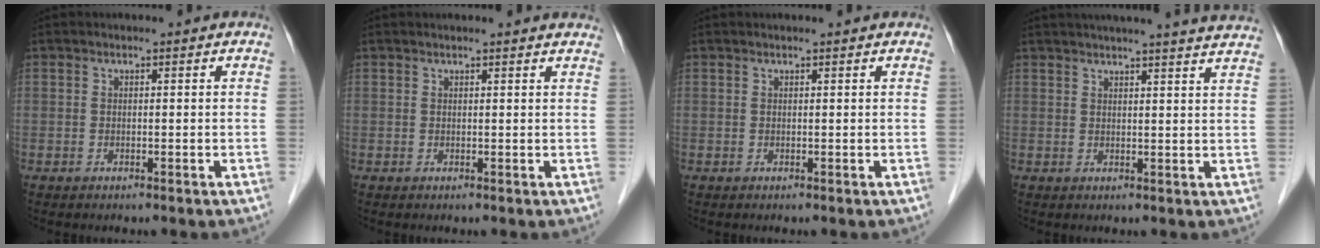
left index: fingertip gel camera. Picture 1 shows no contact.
{"total": 4.7, "force": [4.5, 0.3, 1.5], "torque": [-0.017, 0.017, 0.039]}
{"total": 1.4, "force": [1.3, 0.1, 0.6], "torque": [-0.009, 0.013, 0.017]}
{"total": 18.9, "force": [17.4, 0.0, 7.3], "torque": [-0.108, -0.003, 0.208]}